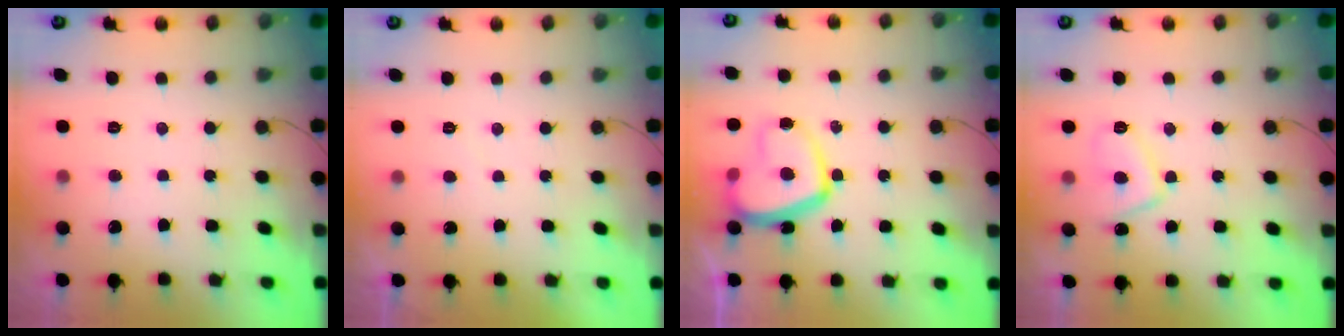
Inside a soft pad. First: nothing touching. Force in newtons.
{"total": 0.0}
{"total": 12.5, "press": 12.5, "slide": 1.2}
{"total": 8.1, "press": 8.0, "slide": 1.1}